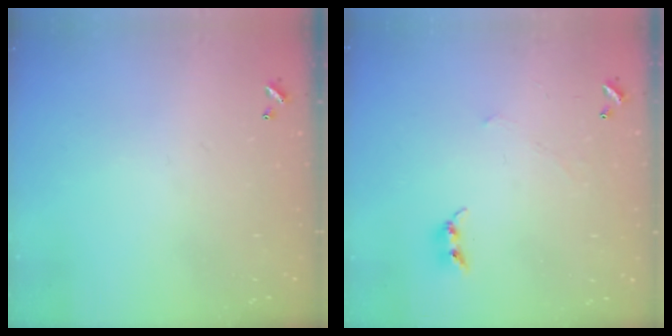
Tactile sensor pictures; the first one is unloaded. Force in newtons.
{"total": 2.4, "press": 2.3, "slide": 0.4}